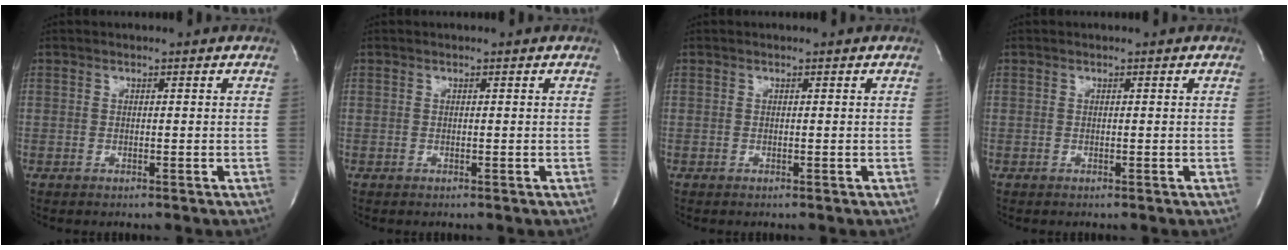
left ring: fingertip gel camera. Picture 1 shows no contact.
{"total": 0.0}
{"total": 0.0}
{"total": 0.0}